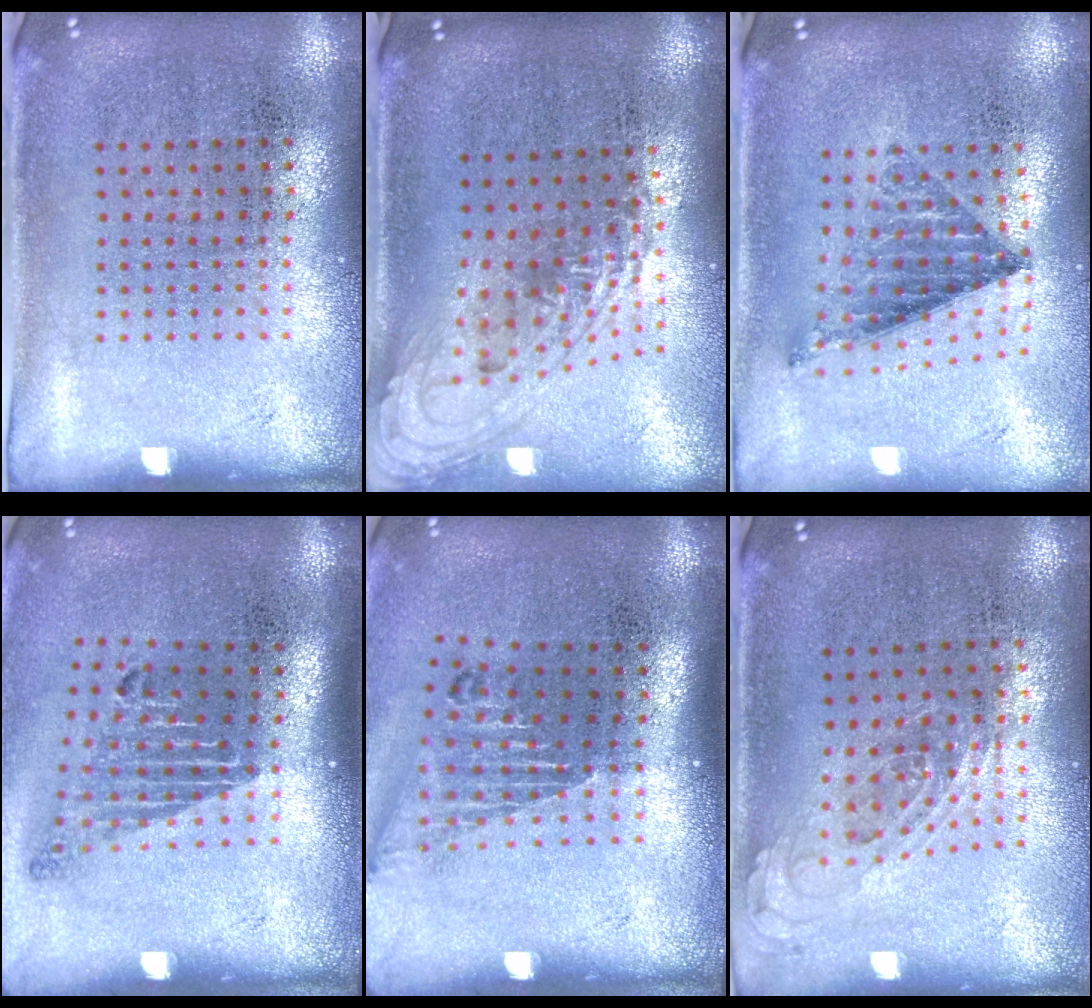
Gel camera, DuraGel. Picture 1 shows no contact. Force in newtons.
{"total": 1.8, "press": 1.3, "slide": 1.2}
{"total": 0.9, "press": 0.8, "slide": 0.3}
{"total": 1.8, "press": 1.3, "slide": 1.3}
{"total": 1.6, "press": 1.2, "slide": 1.1}
{"total": 0.8, "press": 0.7, "slide": 0.3}